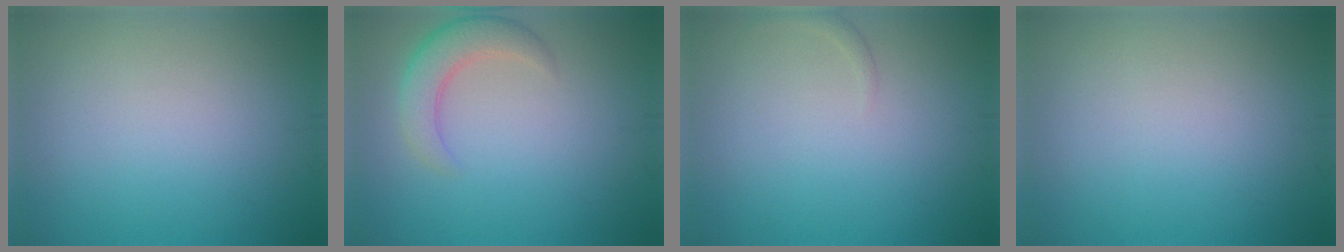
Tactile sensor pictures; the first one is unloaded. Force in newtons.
{"total": 3.5, "press": 3.5, "slide": 0.3}
{"total": 0.6, "press": 0.6, "slide": 0.1}
{"total": 0.0}